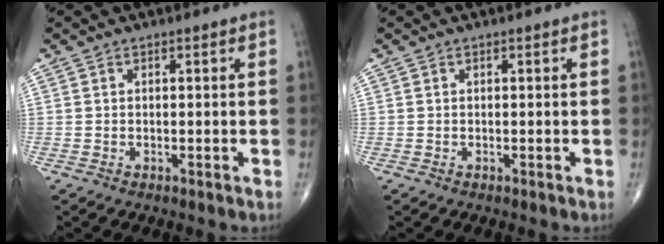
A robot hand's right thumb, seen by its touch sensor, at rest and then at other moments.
{"total": 0.0}